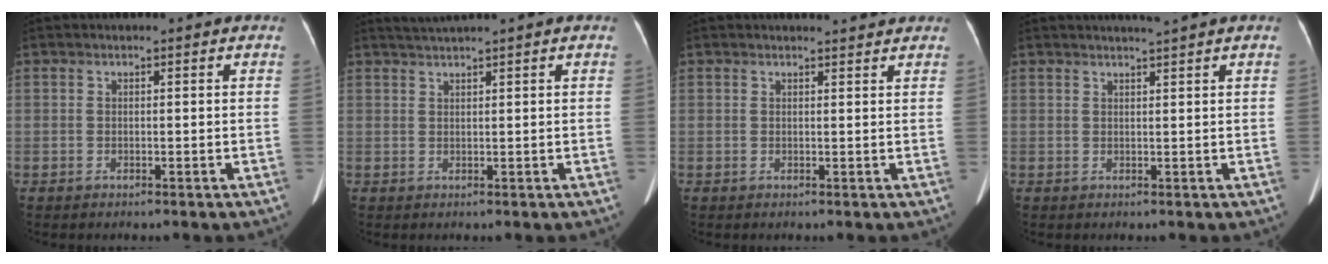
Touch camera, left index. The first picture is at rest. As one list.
[{"total": 2.2, "force": [1.9, -0.9, 0.6], "torque": [-0.013, 0.009, 0.042]}, {"total": 3.4, "force": [3.4, 0.2, 0.7], "torque": [-0.014, 0.009, 0.040]}, {"total": 2.7, "force": [2.3, -0.9, 1.0], "torque": [-0.010, 0.003, 0.038]}]